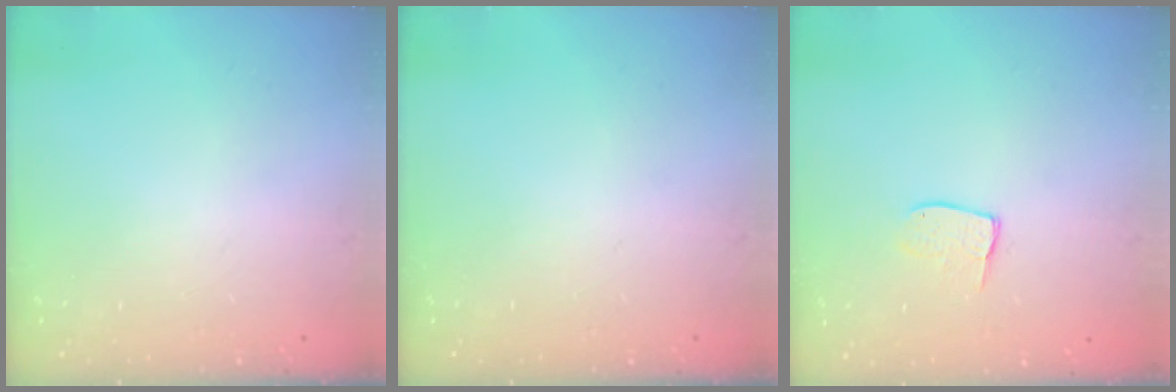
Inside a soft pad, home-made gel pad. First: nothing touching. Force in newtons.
{"total": 0.0}
{"total": 6.1, "press": 6.1, "slide": 0.5}